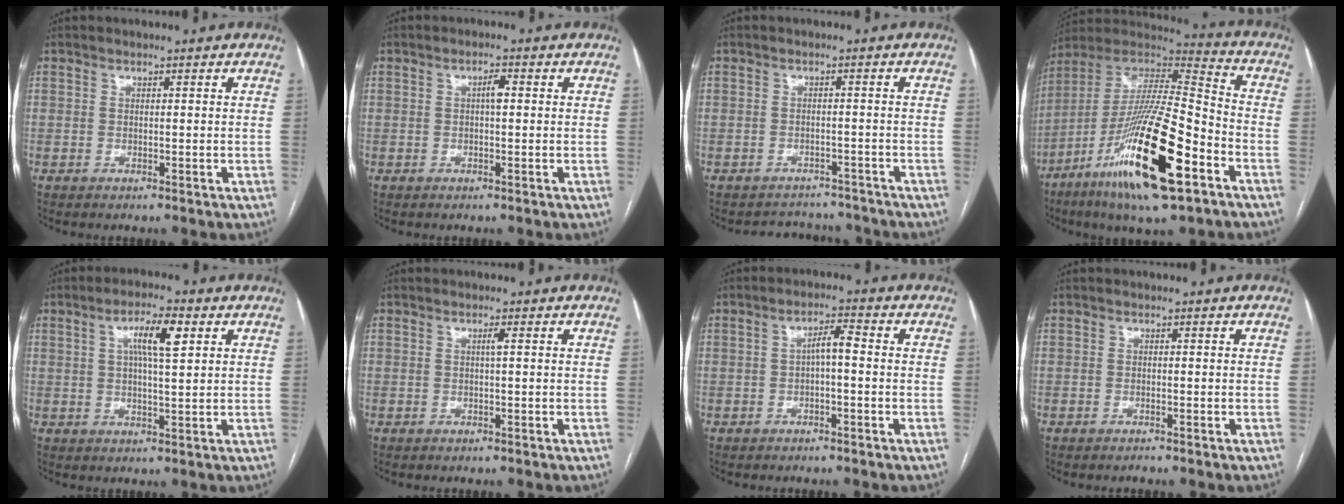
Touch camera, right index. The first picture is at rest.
{"total": 1.9, "force": [0.3, 0.5, 1.8], "torque": [-0.029, 0.004, 0.004]}
{"total": 5.9, "force": [-5.4, 2.0, -0.7], "torque": [0.016, 0.020, -0.067]}
{"total": 24.2, "force": [-11.2, 3.4, 21.2], "torque": [-0.406, -0.042, -0.198]}
{"total": 6.5, "force": [2.3, 1.0, 6.1], "torque": [-0.110, 0.009, 0.037]}
{"total": 0.8, "force": [0.2, -0.2, 0.8], "torque": [-0.014, 0.002, 0.003]}
{"total": 3.2, "force": [-0.3, 0.7, 3.1], "torque": [-0.053, 0.013, -0.004]}
{"total": 0.6, "force": [-0.6, 0.0, 0.2], "torque": [-0.008, -0.001, -0.009]}